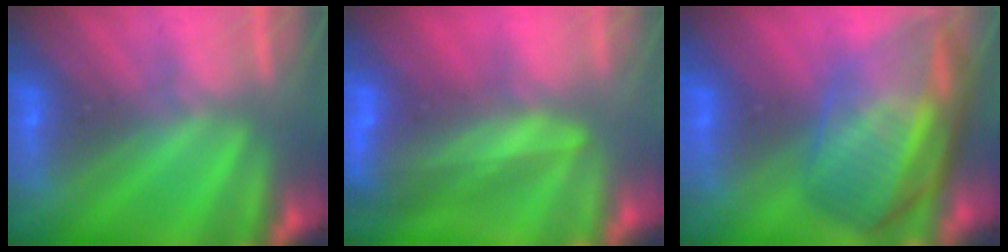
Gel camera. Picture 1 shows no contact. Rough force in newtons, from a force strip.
{"total": 6.9}
{"total": 7.2}